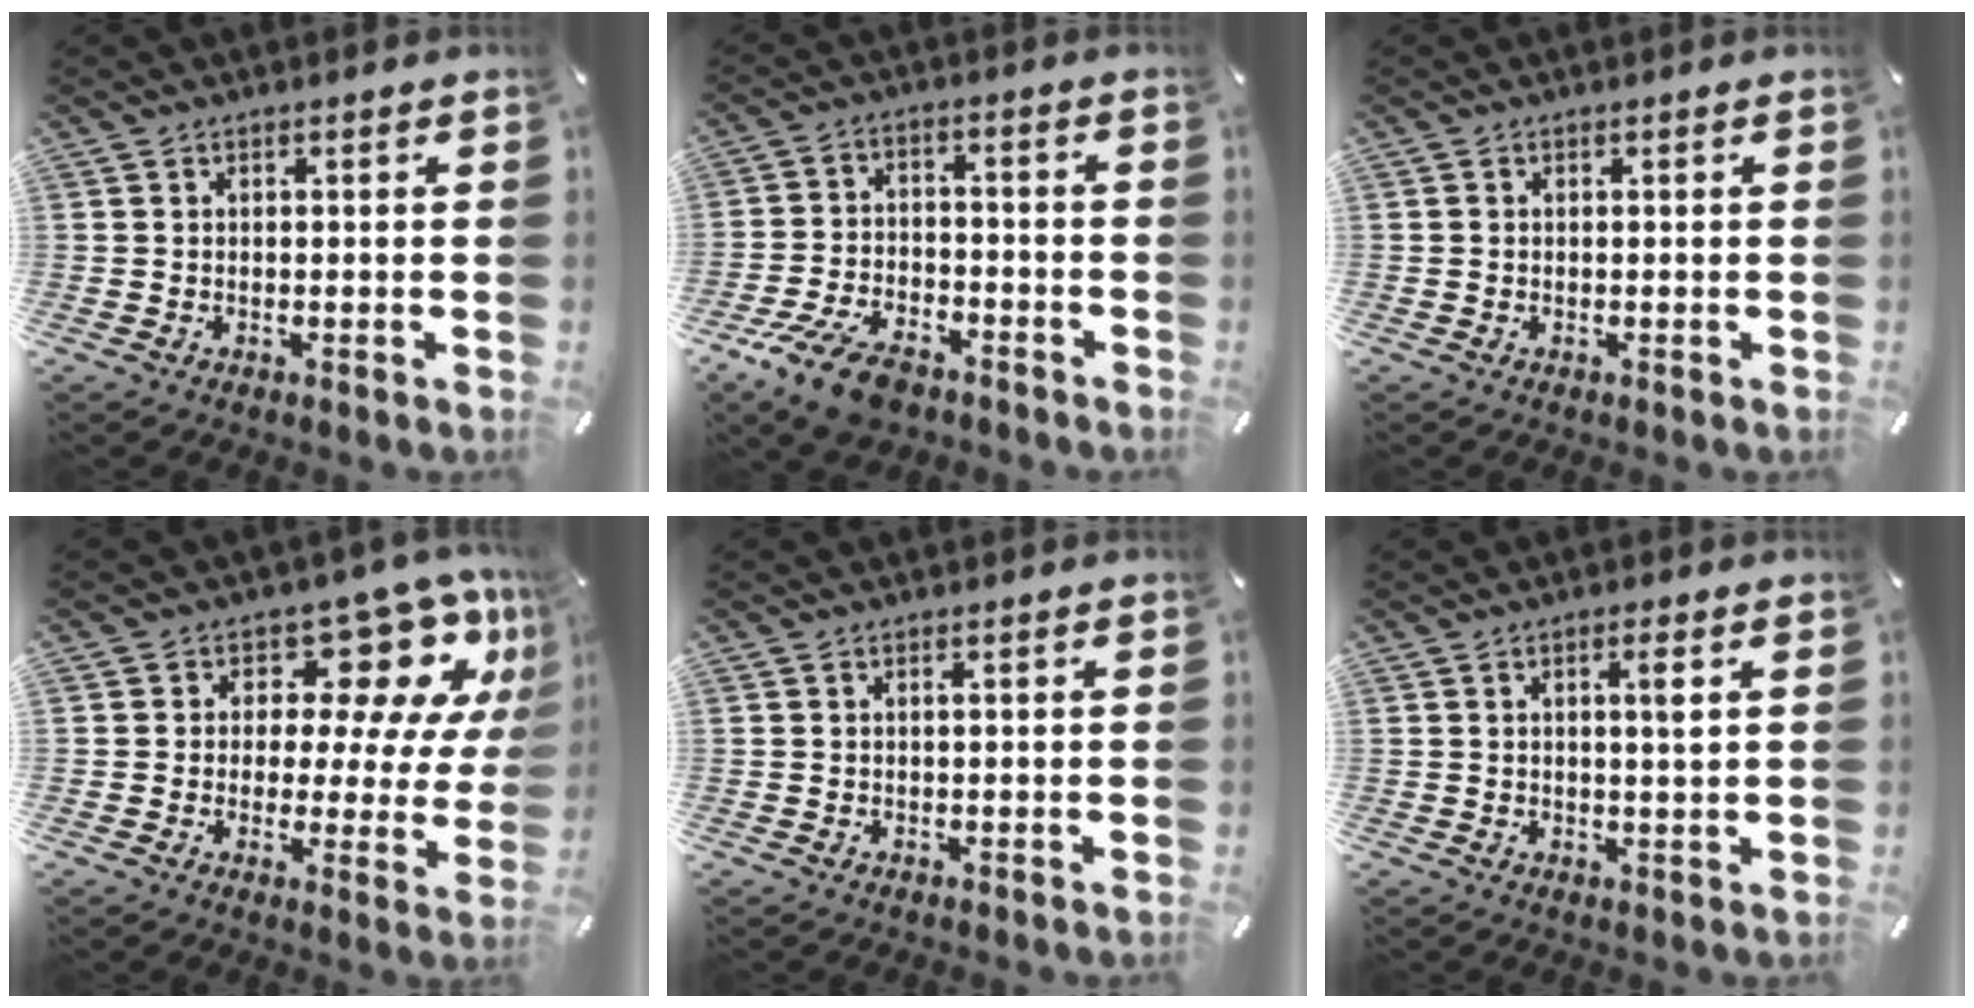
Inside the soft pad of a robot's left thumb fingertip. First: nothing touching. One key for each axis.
{"total": 10.7, "fx": -7.0, "fy": 5.4, "fz": 5.9, "tx": -0.123, "ty": 0.035, "tz": -0.131}
{"total": 0.0}
{"total": 14.4, "fx": 8.4, "fy": 7.5, "fz": 9.0, "tx": -0.120, "ty": -0.064, "tz": 0.143}
{"total": 0.6, "fx": 0.1, "fy": 0.0, "fz": 0.6, "tx": -0.010, "ty": -0.001, "tz": 0.000}
{"total": 3.1, "fx": 1.0, "fy": 0.3, "fz": 2.9, "tx": -0.052, "ty": -0.002, "tz": 0.011}